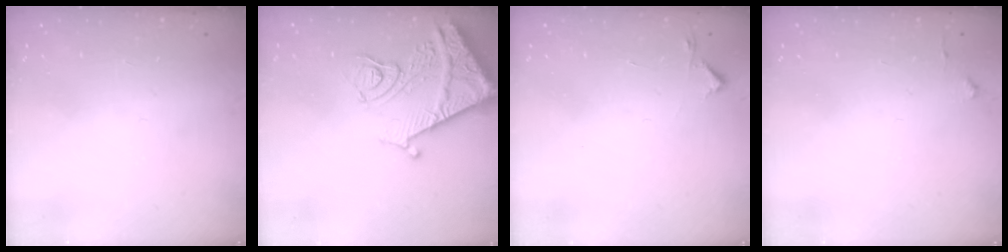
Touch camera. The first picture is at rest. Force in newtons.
{"total": 13.8, "press": 13.8, "slide": 1.4}
{"total": 2.7, "press": 2.6, "slide": 0.4}
{"total": 2.7, "press": 2.6, "slide": 0.4}